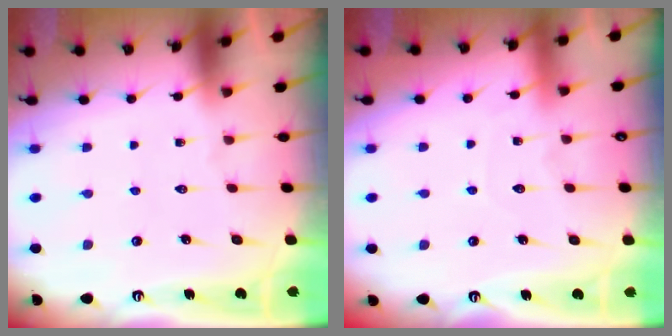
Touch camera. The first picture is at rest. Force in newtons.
{"total": 3.3, "press": 3.3, "slide": 0.4}